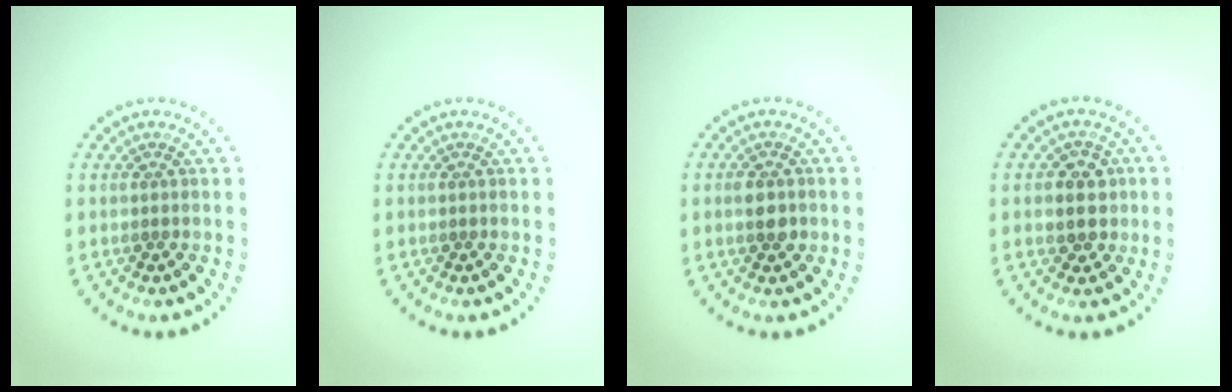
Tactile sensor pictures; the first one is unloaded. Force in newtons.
{"total": 0.0}
{"total": 1.7, "press": 1.7, "slide": 0.2}
{"total": 2.7, "press": 2.6, "slide": 1.0}